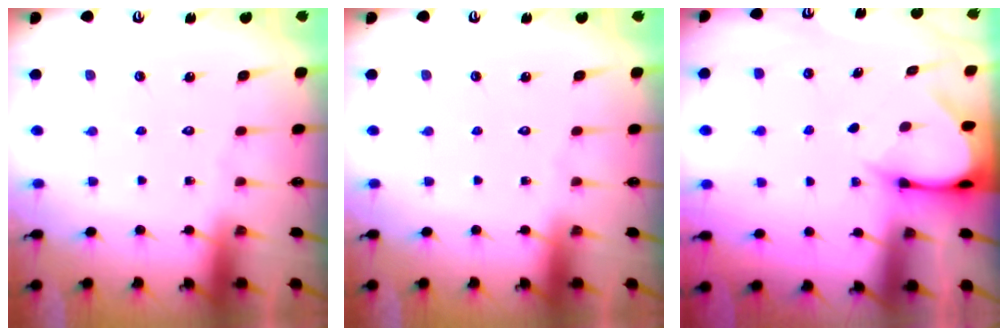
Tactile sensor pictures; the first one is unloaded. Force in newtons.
{"total": 0.0}
{"total": 3.4, "press": 3.4, "slide": 0.3}